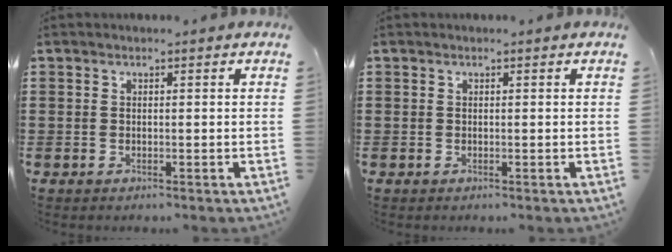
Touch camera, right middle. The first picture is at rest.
{"total": 0.0}